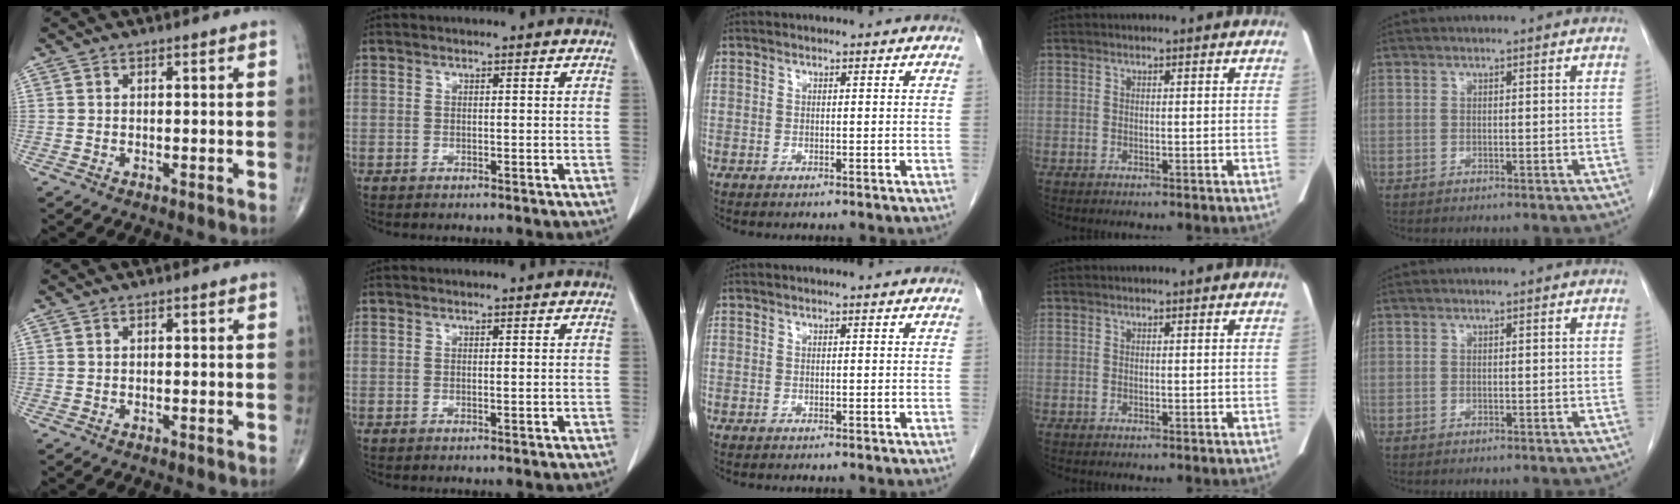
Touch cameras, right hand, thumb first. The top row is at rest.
{}